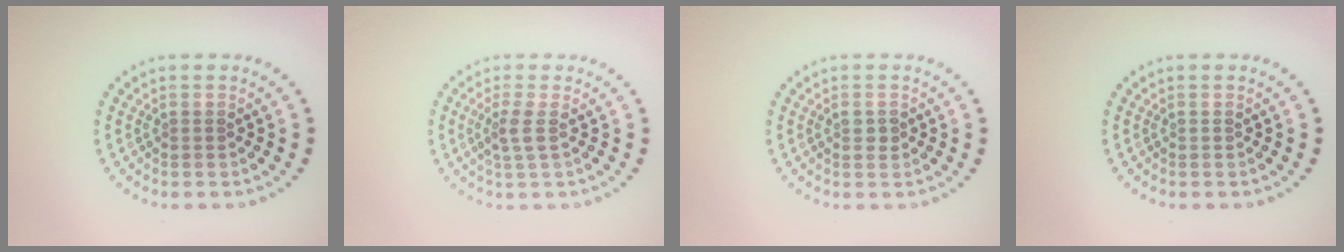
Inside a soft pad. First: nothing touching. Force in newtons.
{"total": 1.8, "press": 1.4, "slide": 1.1}
{"total": 1.2, "press": 1.2, "slide": 0.2}
{"total": 0.0}